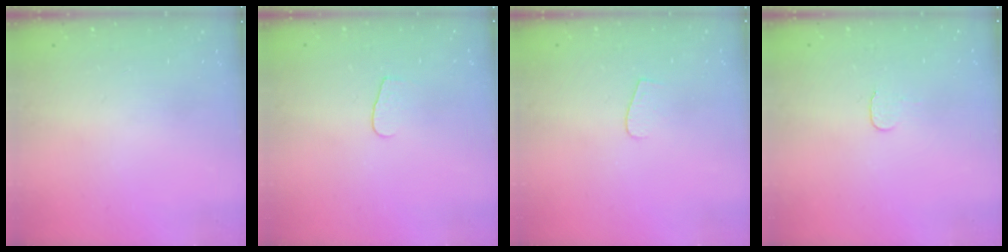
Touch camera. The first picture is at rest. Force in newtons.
{"total": 4.2, "press": 4.2, "slide": 0.4}
{"total": 3.7, "press": 3.7, "slide": 0.3}
{"total": 3.7, "press": 3.7, "slide": 0.3}